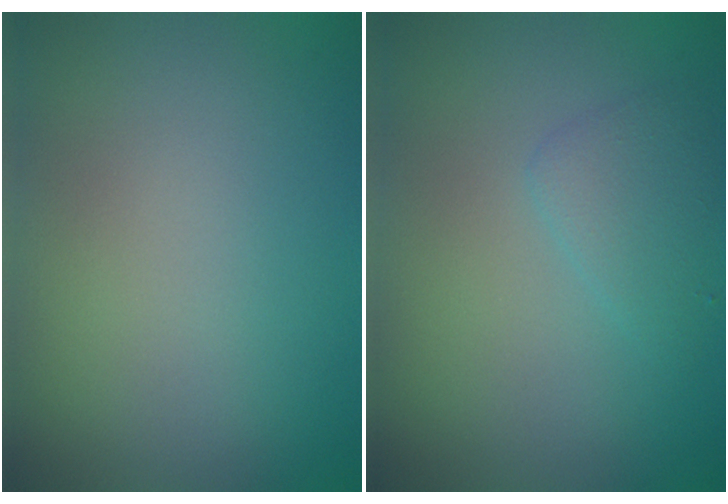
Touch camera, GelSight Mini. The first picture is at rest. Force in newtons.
{"total": 1.9, "press": 1.9, "slide": 0.0}